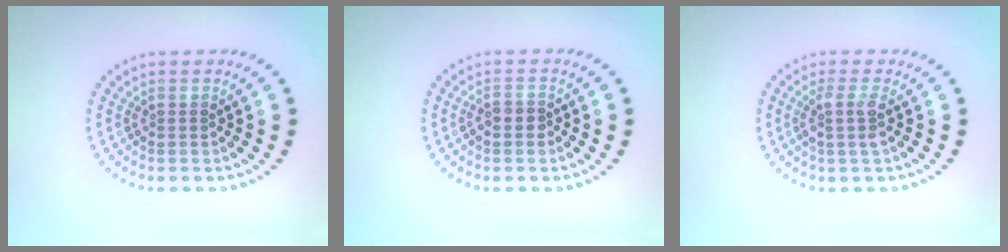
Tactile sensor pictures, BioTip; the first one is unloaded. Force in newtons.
{"total": 1.6, "press": 1.5, "slide": 0.7}
{"total": 2.0, "press": 1.6, "slide": 1.2}